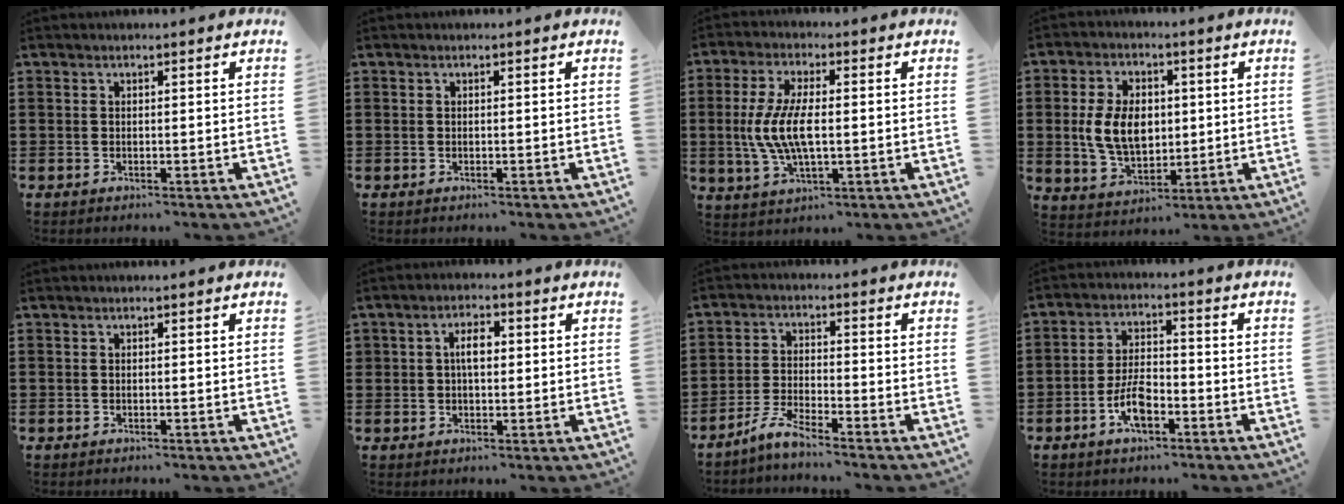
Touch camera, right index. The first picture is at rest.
{"total": 0.0}
{"total": 8.7, "force": [-0.5, 3.3, 8.0], "torque": [-0.185, -0.009, -0.018]}
{"total": 8.8, "force": [0.6, 5.9, 6.5], "torque": [-0.150, 0.008, 0.003]}
{"total": 0.0}
{"total": 3.5, "force": [0.4, 1.9, 2.9], "torque": [-0.051, 0.006, 0.005]}
{"total": 4.3, "force": [-3.8, 0.0, 1.9], "torque": [-0.061, -0.008, -0.082]}
{"total": 6.3, "force": [-2.7, 2.9, 5.0], "torque": [-0.115, 0.000, -0.057]}